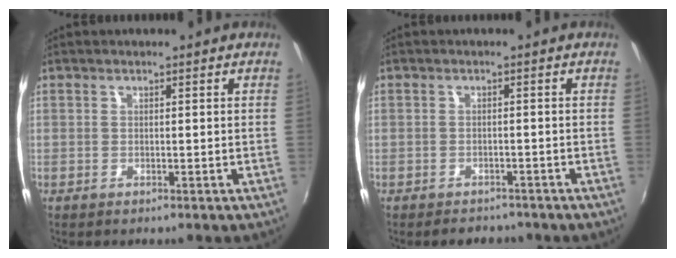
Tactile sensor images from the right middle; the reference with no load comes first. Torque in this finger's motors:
{"motor_torque": [0.34, -0.35, -0.01, 0.00]}